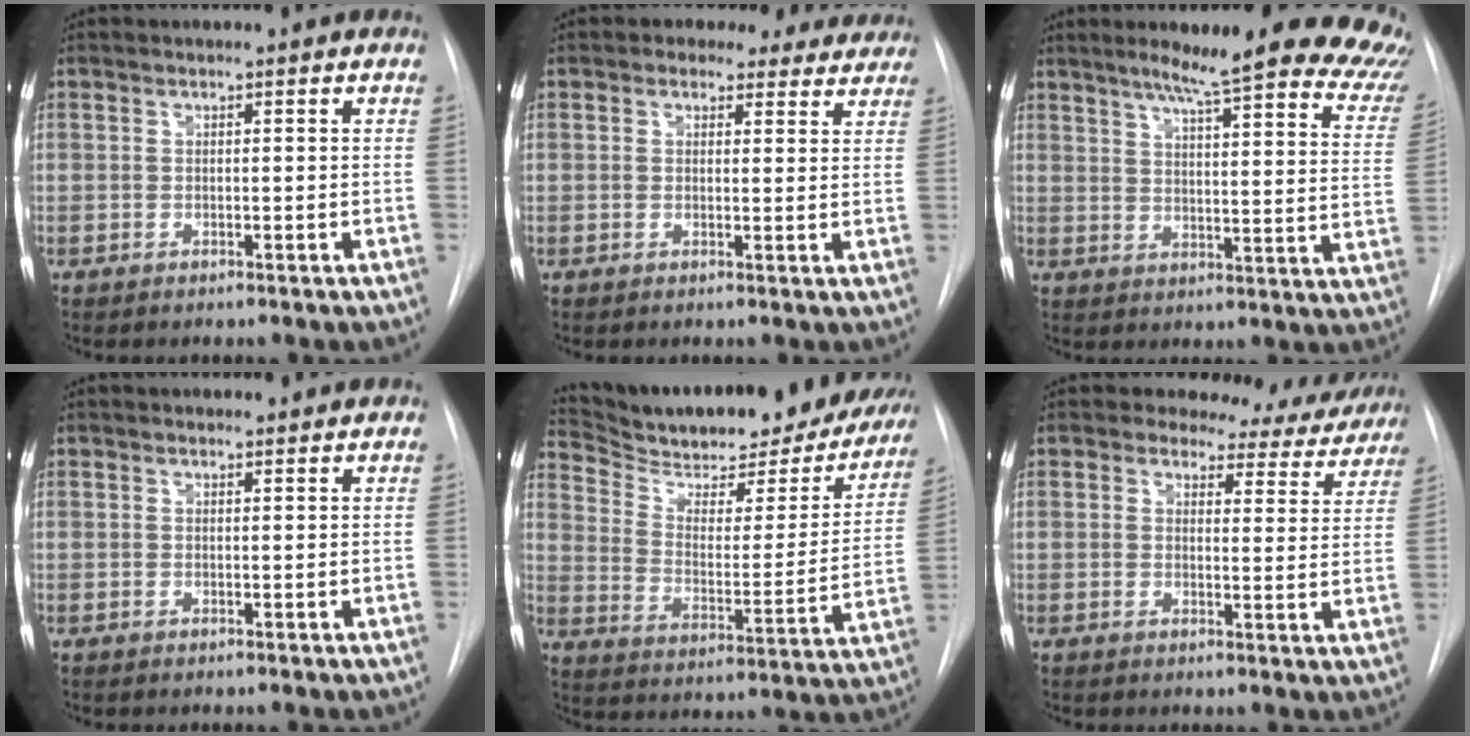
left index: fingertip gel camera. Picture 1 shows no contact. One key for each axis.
{"total": 6.8, "fx": 5.6, "fy": 3.5, "fz": 1.5, "tx": -0.001, "ty": 0.013, "tz": 0.056}
{"total": 24.7, "fx": 20.7, "fy": 2.5, "fz": 13.3, "tx": -0.164, "ty": -0.059, "tz": 0.239}
{"total": 1.0, "fx": 1.0, "fy": 0.3, "fz": -0.1, "tx": -0.009, "ty": 0.001, "tz": 0.012}
{"total": 27.3, "fx": 24.1, "fy": 6.6, "fz": 10.8, "tx": -0.168, "ty": -0.049, "tz": 0.320}
{"total": 10.8, "fx": 10.0, "fy": 3.9, "fz": 1.0, "tx": 0.021, "ty": -0.025, "tz": 0.088}